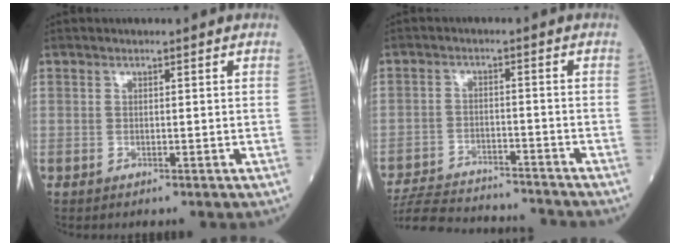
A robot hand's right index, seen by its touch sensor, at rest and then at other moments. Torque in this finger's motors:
{"motor_torque": [-1.58, -0.56, -0.85, -0.21]}